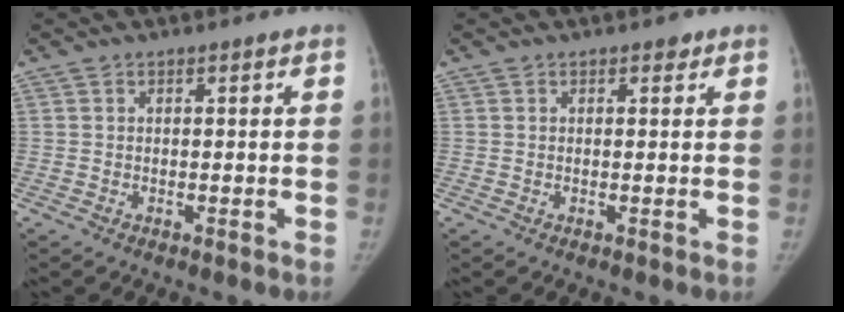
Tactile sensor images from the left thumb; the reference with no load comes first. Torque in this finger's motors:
{"motor_torque": [0.14, -0.02, 0.16, -0.29, -0.01]}